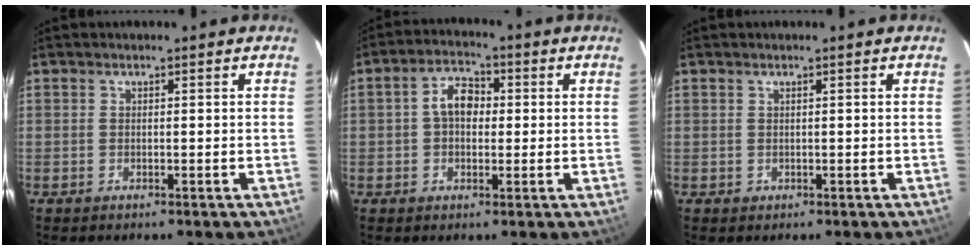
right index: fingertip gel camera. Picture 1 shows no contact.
{"total": 5.8, "force": [0.4, 4.0, 4.2], "torque": [-0.075, 0.020, 0.006]}
{"total": 0.7, "force": [0.1, 0.7, 0.0], "torque": [0.006, 0.003, 0.002]}